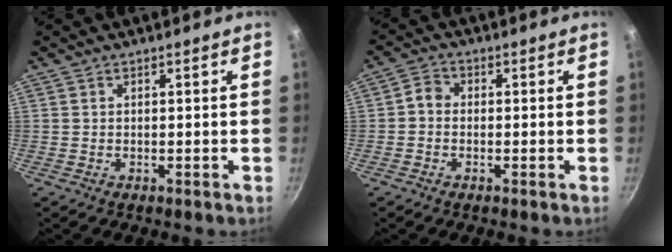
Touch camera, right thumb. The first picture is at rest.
{"total": 2.6, "force": [-0.5, 2.2, 1.3], "torque": [-0.023, 0.010, -0.021]}